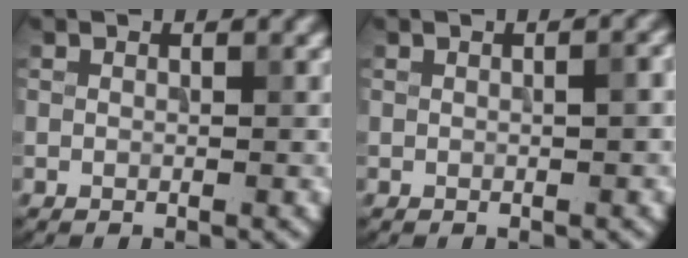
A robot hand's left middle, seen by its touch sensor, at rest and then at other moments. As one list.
[{"total": 1.6, "force": [0.1, 0.4, 1.6], "torque": [-0.019, 0.006, 0.003]}]